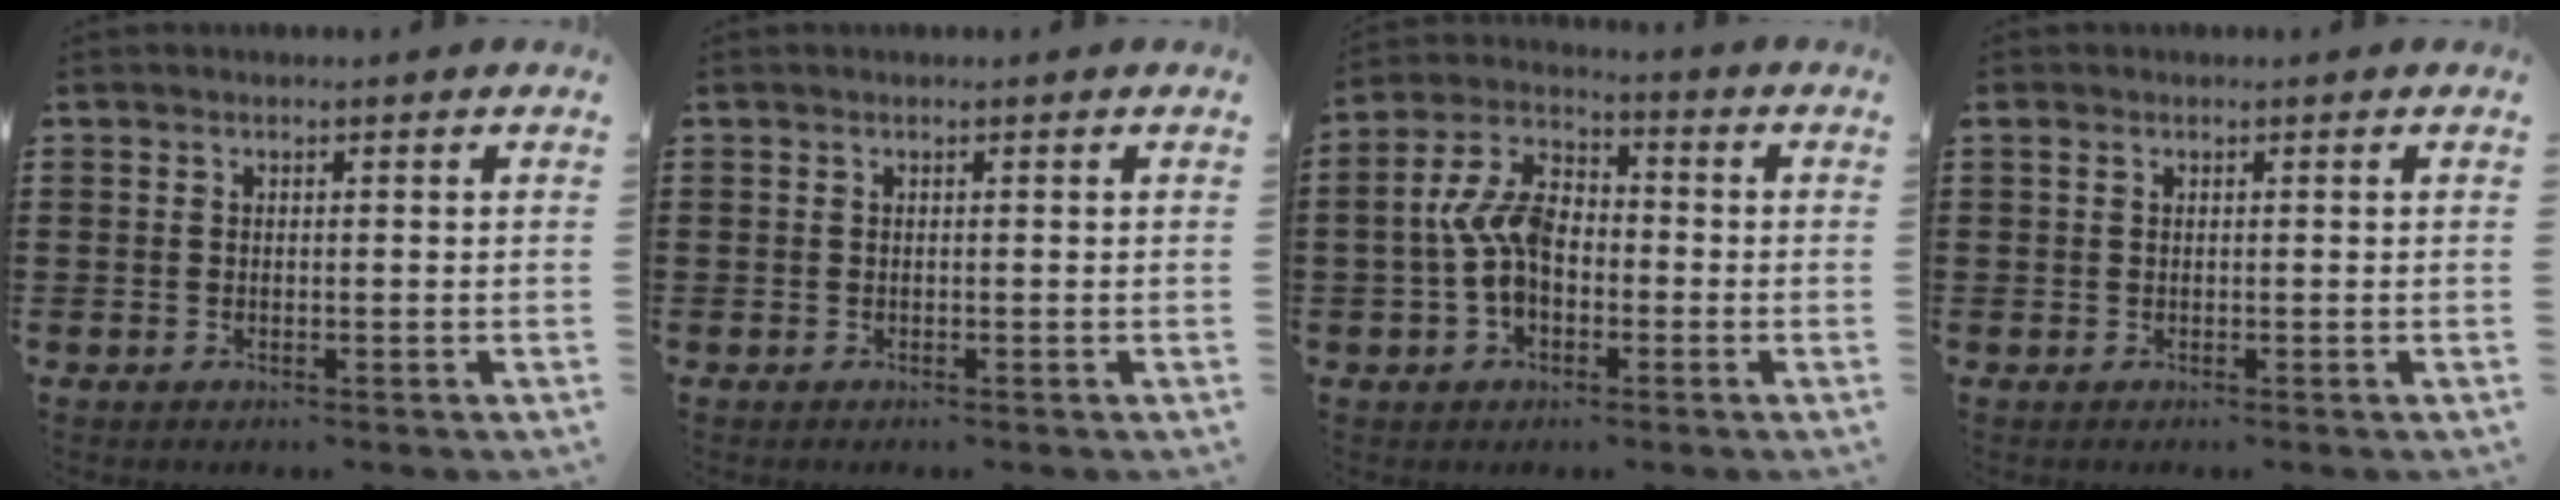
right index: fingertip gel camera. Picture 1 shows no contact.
{"total": 0.0}
{"total": 8.4, "force": [-0.9, 5.2, 6.6], "torque": [-0.165, 0.002, -0.025]}
{"total": 0.7, "force": [0.2, 0.6, 0.3], "torque": [-0.007, 0.006, 0.003]}